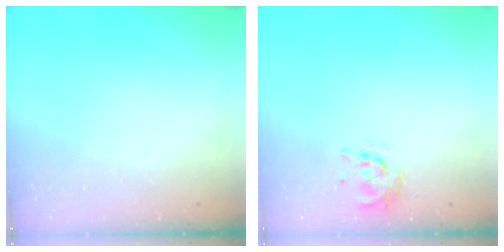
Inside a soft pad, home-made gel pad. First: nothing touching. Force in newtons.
{"total": 0.0}